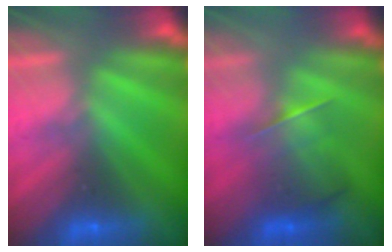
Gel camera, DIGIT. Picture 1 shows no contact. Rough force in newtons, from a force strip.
{"total": 2.1}